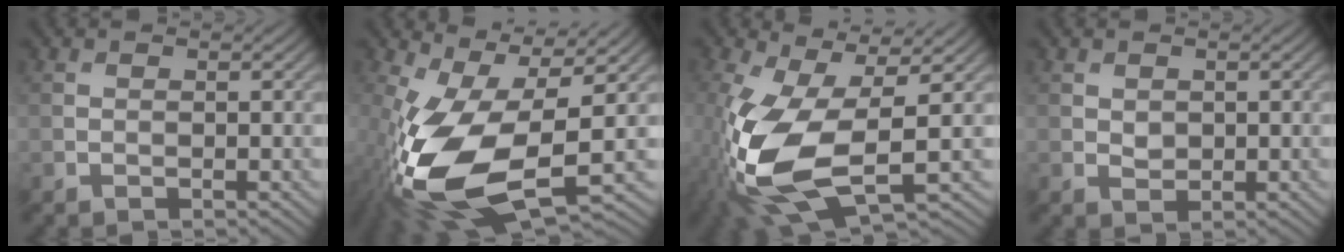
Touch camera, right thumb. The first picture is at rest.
{"total": 17.8, "force": [-4.1, 8.0, 15.3], "torque": [-0.346, -0.035, -0.067]}
{"total": 15.5, "force": [-2.7, 7.1, 13.5], "torque": [-0.342, -0.034, -0.041]}
{"total": 1.3, "force": [0.4, 1.1, 0.6], "torque": [-0.016, -0.005, 0.011]}